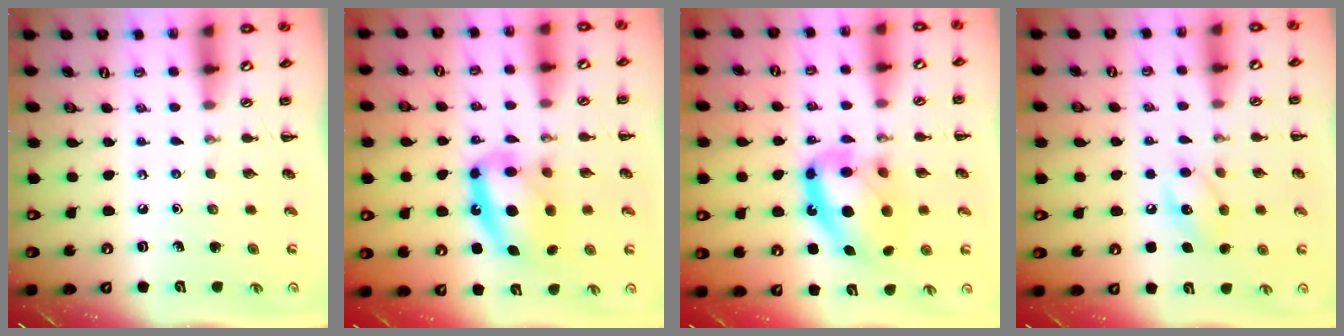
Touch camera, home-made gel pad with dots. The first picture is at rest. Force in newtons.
{"total": 13.1, "press": 12.7, "slide": 3.2}
{"total": 14.3, "press": 13.9, "slide": 3.6}
{"total": 9.4, "press": 9.3, "slide": 1.1}